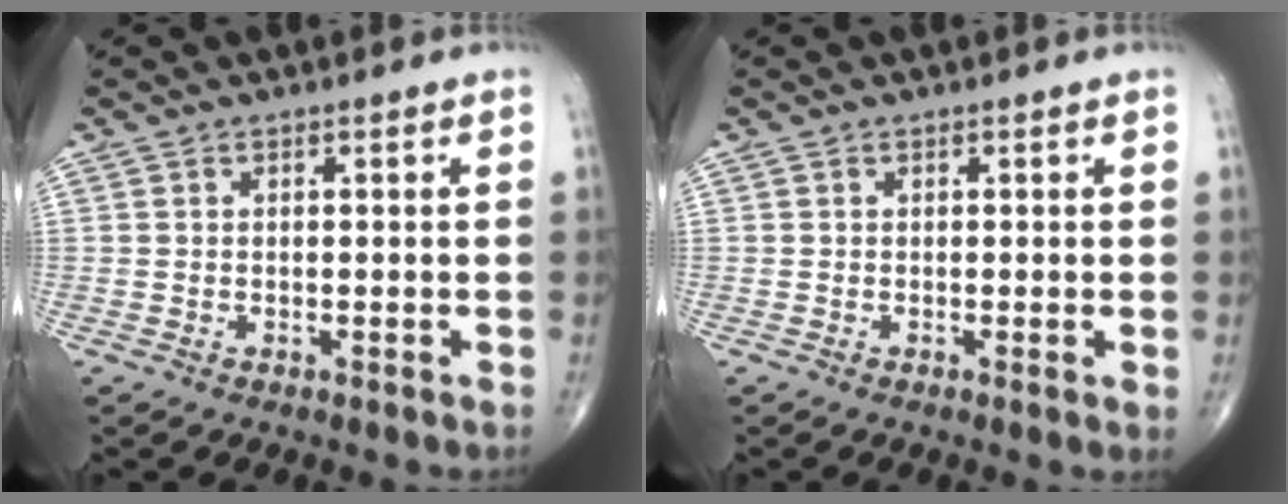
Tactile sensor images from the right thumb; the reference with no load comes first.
{"total": 0.9, "force": [0.1, 0.2, 0.9], "torque": [-0.018, -0.005, 0.000]}